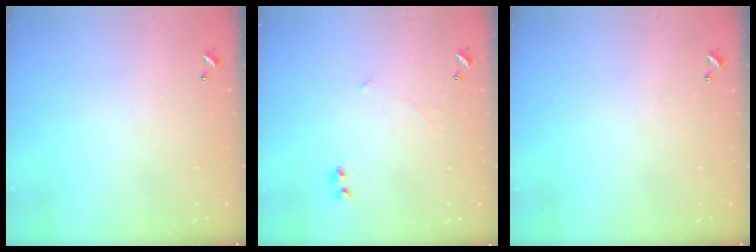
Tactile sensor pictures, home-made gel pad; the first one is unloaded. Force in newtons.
{"total": 2.3, "press": 2.3, "slide": 0.2}
{"total": 0.0}